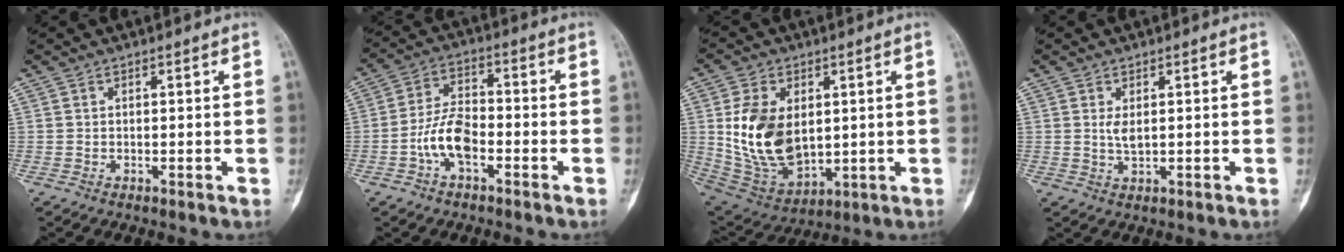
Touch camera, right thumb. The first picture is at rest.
{"total": 8.0, "force": [-3.0, 4.0, 6.2], "torque": [-0.117, 0.029, -0.062]}
{"total": 16.3, "force": [1.9, 10.5, 12.4], "torque": [-0.211, -0.016, 0.058]}
{"total": 2.1, "force": [0.4, 0.8, 1.9], "torque": [-0.035, -0.005, 0.012]}